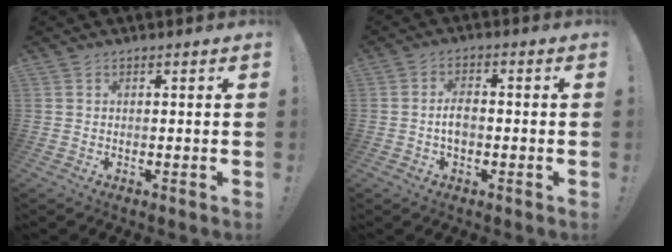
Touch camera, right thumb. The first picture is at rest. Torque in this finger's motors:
{"motor_torque": [0.14, -0.18, 0.01, 0.01, 0.03]}